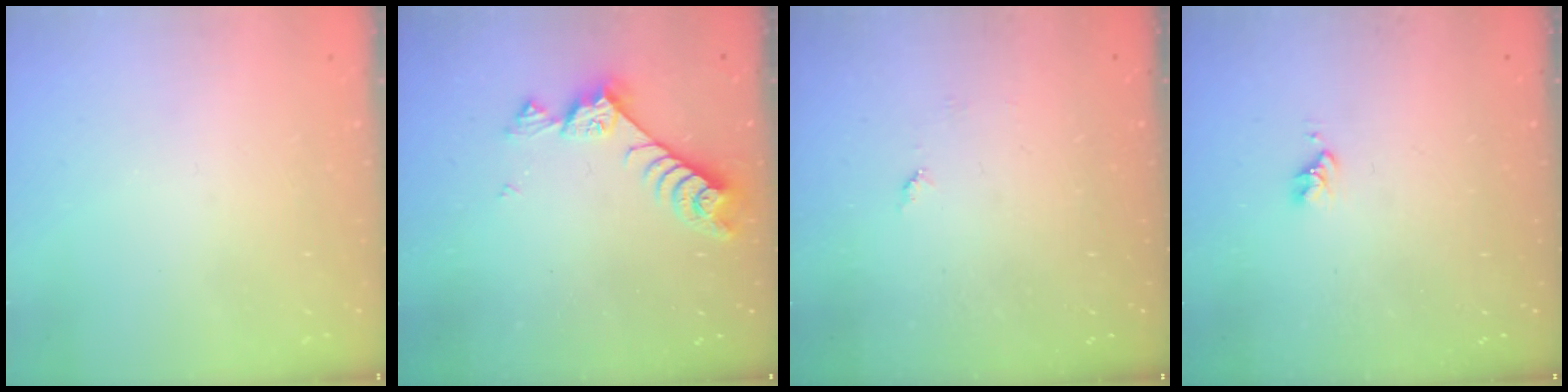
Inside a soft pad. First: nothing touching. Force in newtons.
{"total": 8.5, "press": 8.4, "slide": 1.4}
{"total": 4.3, "press": 4.3, "slide": 0.5}
{"total": 2.8, "press": 2.8, "slide": 0.3}